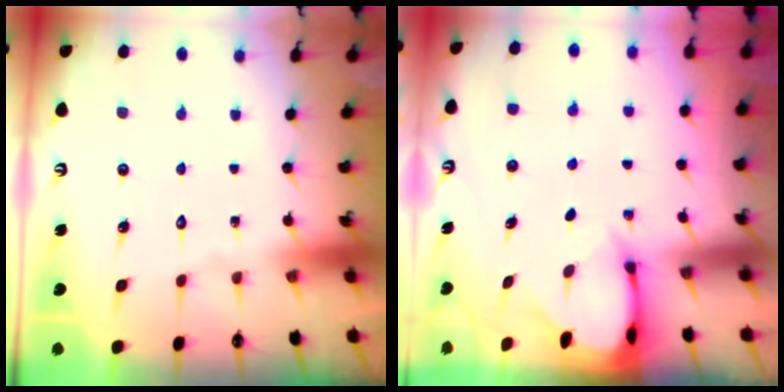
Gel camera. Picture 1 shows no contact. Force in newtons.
{"total": 2.0, "press": 2.0, "slide": 0.1}